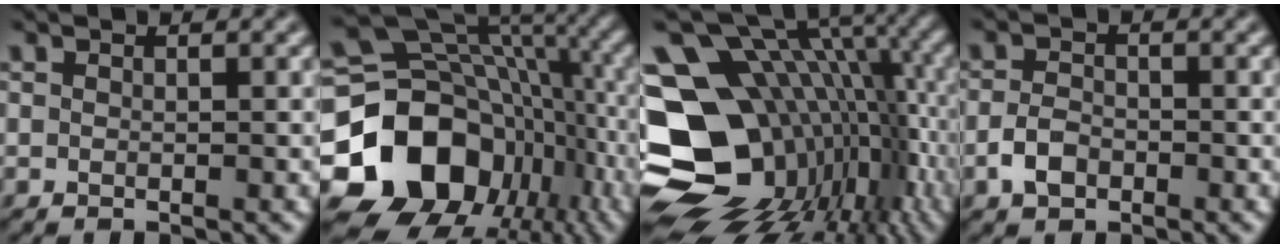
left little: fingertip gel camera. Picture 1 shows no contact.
{"total": 17.3, "force": [-5.7, 13.5, 9.3], "torque": [-0.193, -0.016, -0.102]}
{"total": 18.5, "force": [-3.2, 13.4, 12.3], "torque": [-0.217, -0.009, -0.021]}
{"total": 2.3, "force": [-1.2, 1.5, 1.3], "torque": [-0.028, 0.003, -0.027]}